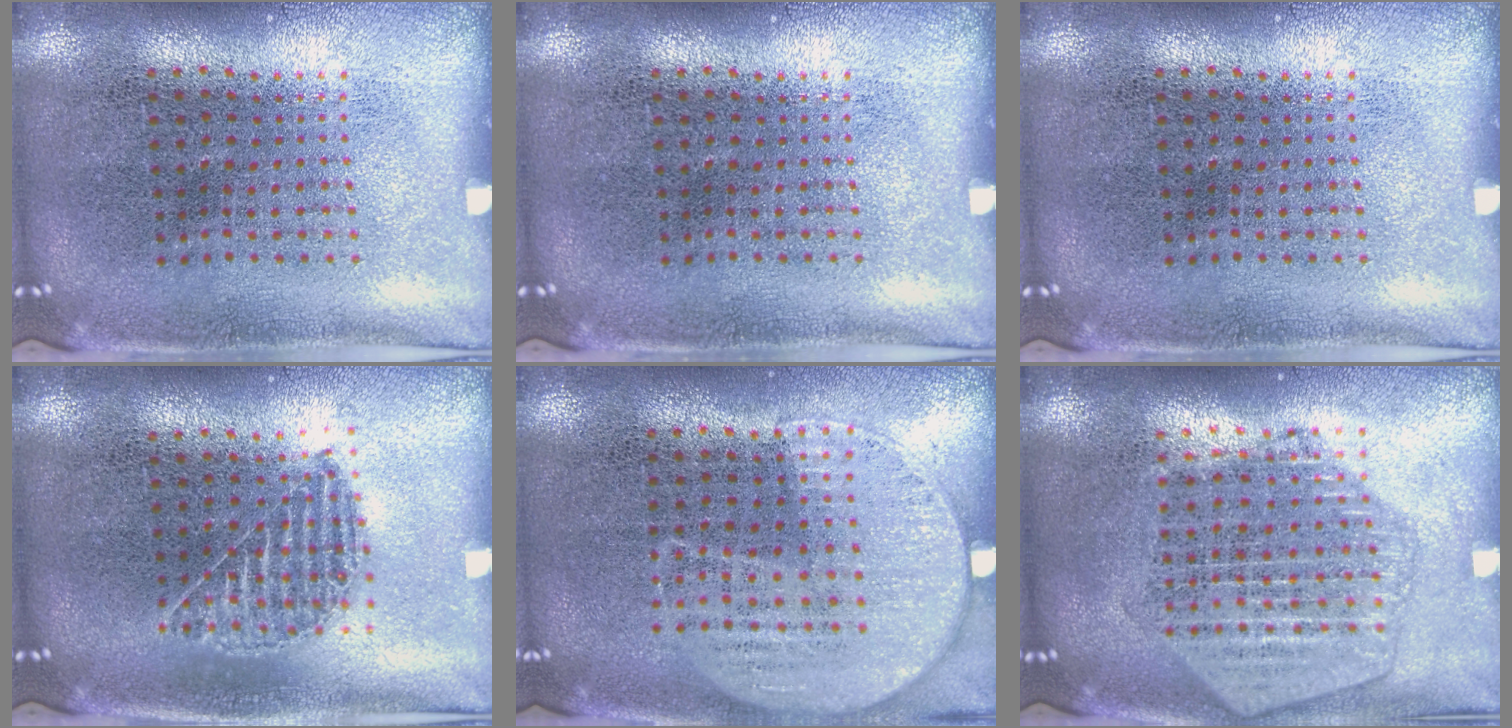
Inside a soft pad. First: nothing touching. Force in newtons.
{"total": 0.0}
{"total": 0.0}
{"total": 1.0, "press": 0.9, "slide": 0.2}
{"total": 1.2, "press": 1.0, "slide": 0.6}
{"total": 2.1, "press": 1.9, "slide": 0.9}